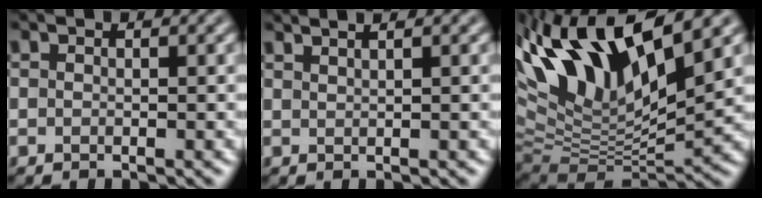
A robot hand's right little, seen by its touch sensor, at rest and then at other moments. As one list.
[{"total": 1.6, "force": [1.0, -1.1, -0.5], "torque": [0.003, 0.000, 0.018]}, {"total": 10.8, "force": [7.2, 2.1, 7.7], "torque": [-0.153, 0.039, 0.128]}]